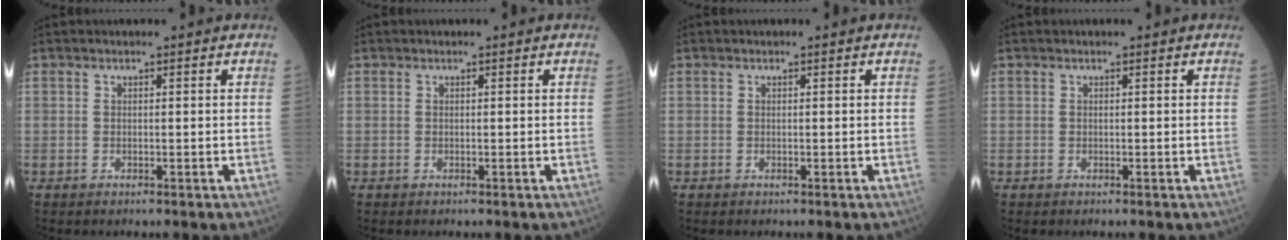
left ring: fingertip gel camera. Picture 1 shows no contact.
{"total": 0.0}
{"total": 0.0}
{"total": 0.0}